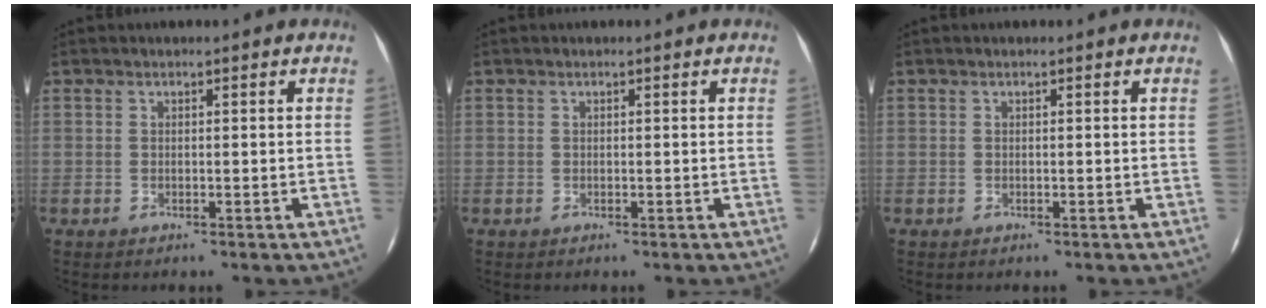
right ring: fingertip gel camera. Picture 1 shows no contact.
{"total": 0.0}
{"total": 0.0}